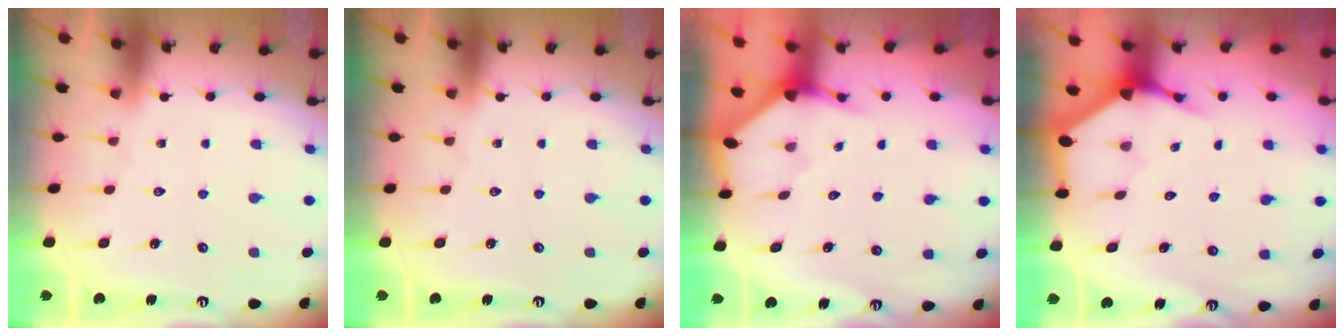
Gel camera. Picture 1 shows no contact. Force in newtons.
{"total": 0.0}
{"total": 2.8, "press": 2.8, "slide": 0.3}
{"total": 3.7, "press": 3.7, "slide": 0.5}